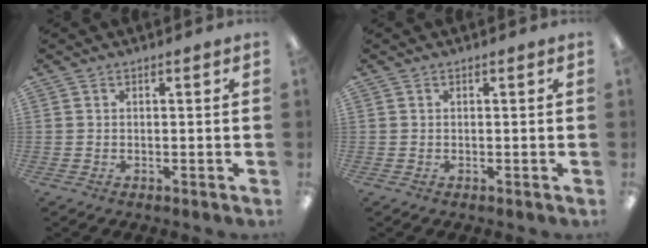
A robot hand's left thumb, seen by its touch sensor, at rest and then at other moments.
{"total": 0.0}